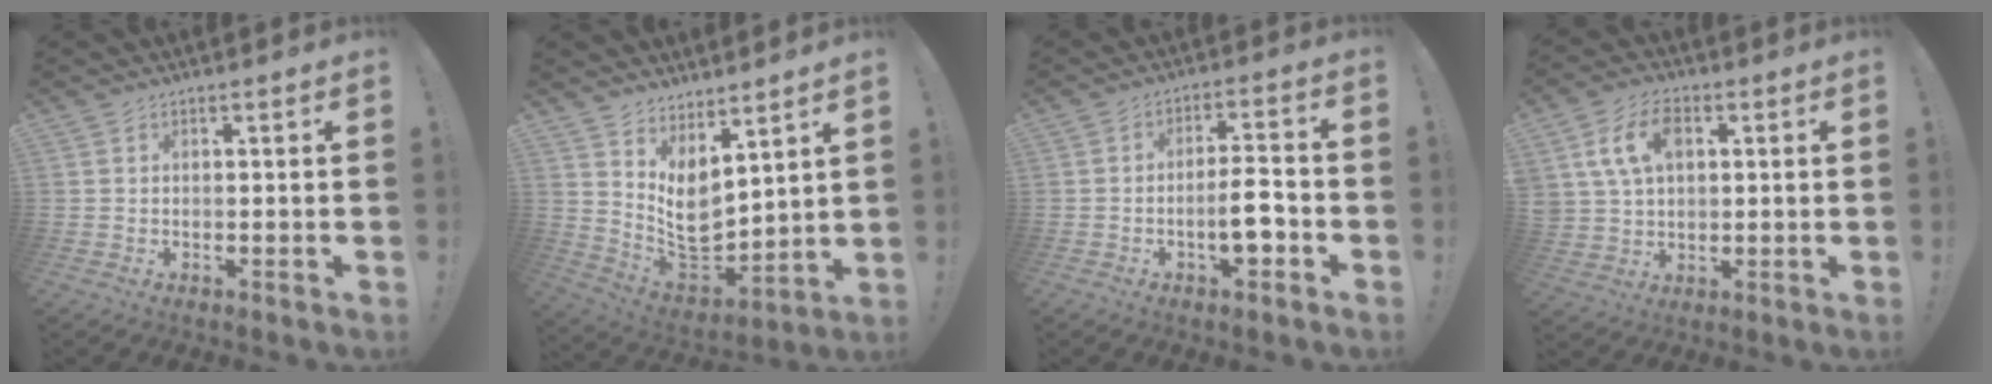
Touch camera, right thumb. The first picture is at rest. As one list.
[{"total": 8.8, "force": [3.9, 5.8, 5.3], "torque": [-0.079, -0.056, 0.083]}, {"total": 8.8, "force": [-3.3, 2.4, 7.8], "torque": [-0.132, 0.014, -0.056]}, {"total": 10.7, "force": [3.8, 7.5, 6.6], "torque": [-0.119, 0.004, 0.072]}]